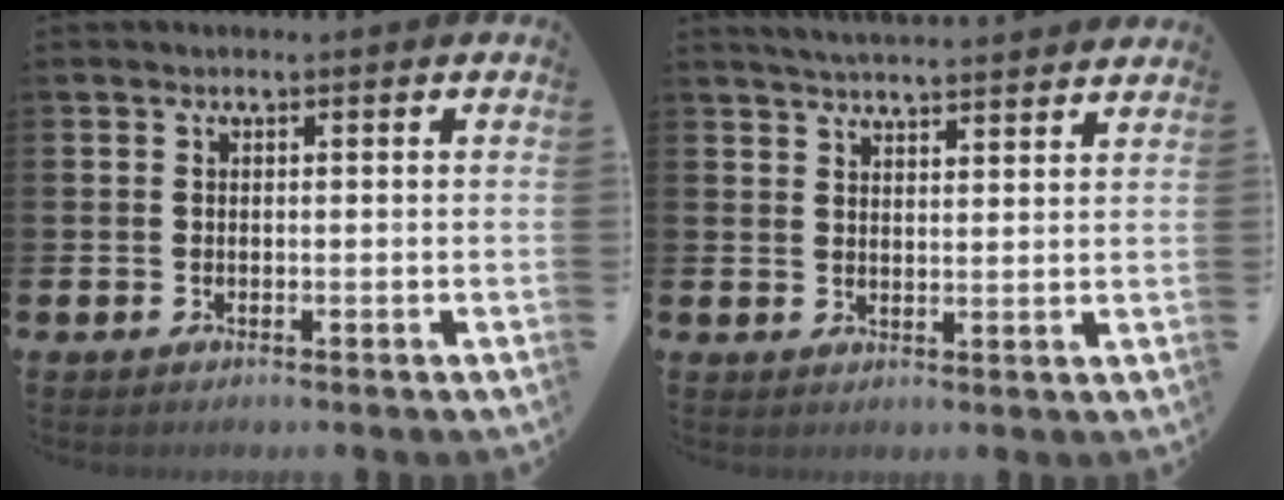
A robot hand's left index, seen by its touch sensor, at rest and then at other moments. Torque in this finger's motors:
{"motor_torque": [0.78, -1.18, 0.27, 0.04]}